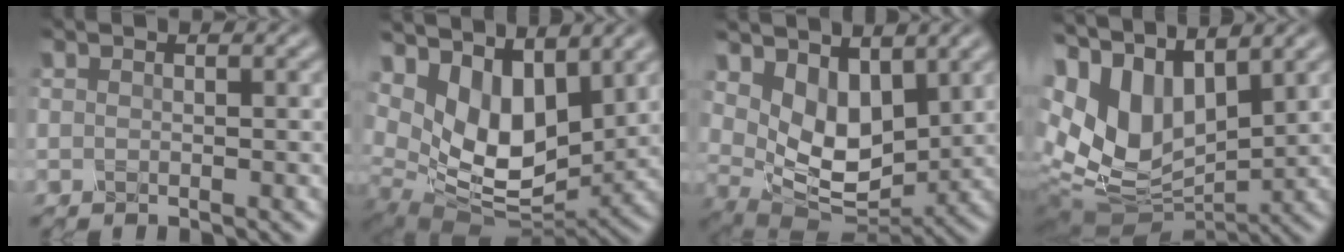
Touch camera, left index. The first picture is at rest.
{"total": 8.6, "force": [3.8, 4.5, 6.3], "torque": [-0.131, -0.012, 0.079]}
{"total": 6.0, "force": [2.4, 3.6, 4.1], "torque": [-0.088, -0.014, 0.049]}
{"total": 11.7, "force": [3.1, 6.6, 9.2], "torque": [-0.206, 0.010, 0.076]}